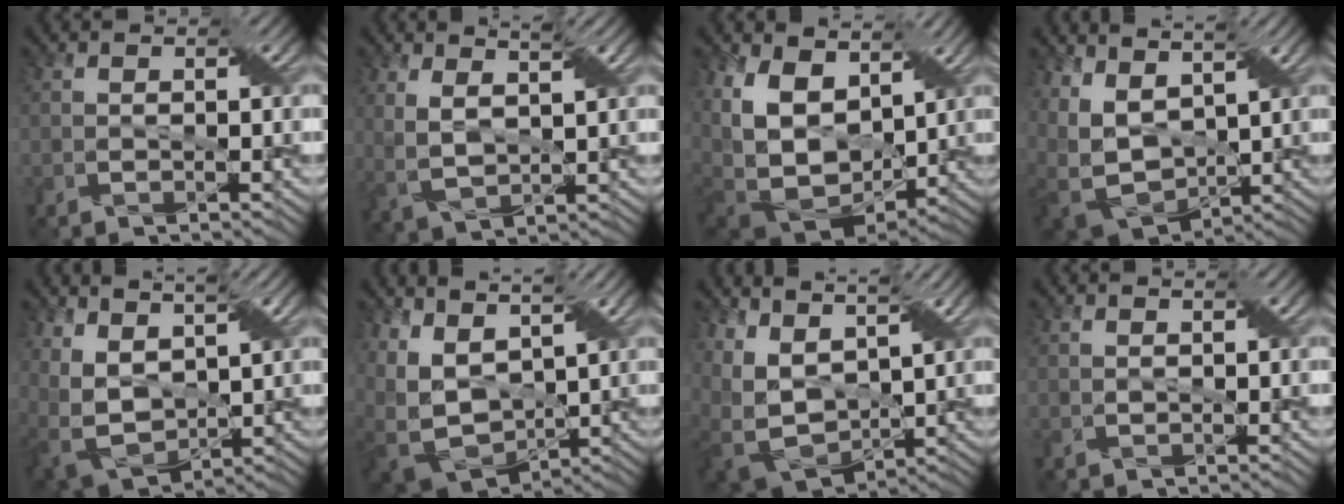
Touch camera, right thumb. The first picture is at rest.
{"total": 5.2, "force": [2.8, 1.8, 4.0], "torque": [-0.101, 0.003, 0.057]}
{"total": 15.6, "force": [4.5, 10.4, 10.7], "torque": [-0.267, 0.002, 0.105]}
{"total": 9.9, "force": [3.8, 5.9, 6.9], "torque": [-0.188, -0.001, 0.076]}
{"total": 8.9, "force": [4.2, 4.9, 6.1], "torque": [-0.167, 0.000, 0.083]}
{"total": 10.9, "force": [3.5, 6.8, 7.8], "torque": [-0.204, 0.010, 0.083]}
{"total": 10.8, "force": [4.8, 6.3, 7.3], "torque": [-0.198, 0.013, 0.098]}
{"total": 0.7, "force": [0.6, 0.0, 0.4], "torque": [-0.011, 0.003, 0.012]}